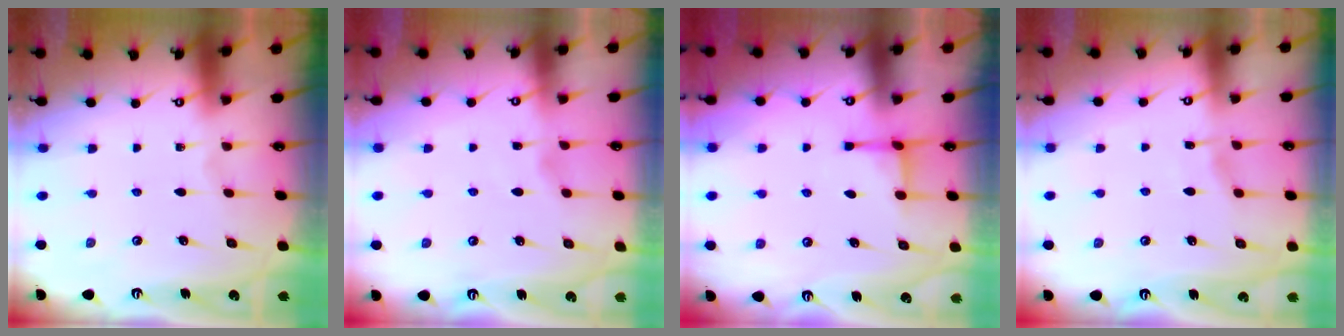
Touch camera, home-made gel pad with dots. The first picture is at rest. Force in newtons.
{"total": 2.2, "press": 2.2, "slide": 0.3}
{"total": 2.6, "press": 2.6, "slide": 0.7}
{"total": 2.5, "press": 2.5, "slide": 0.4}